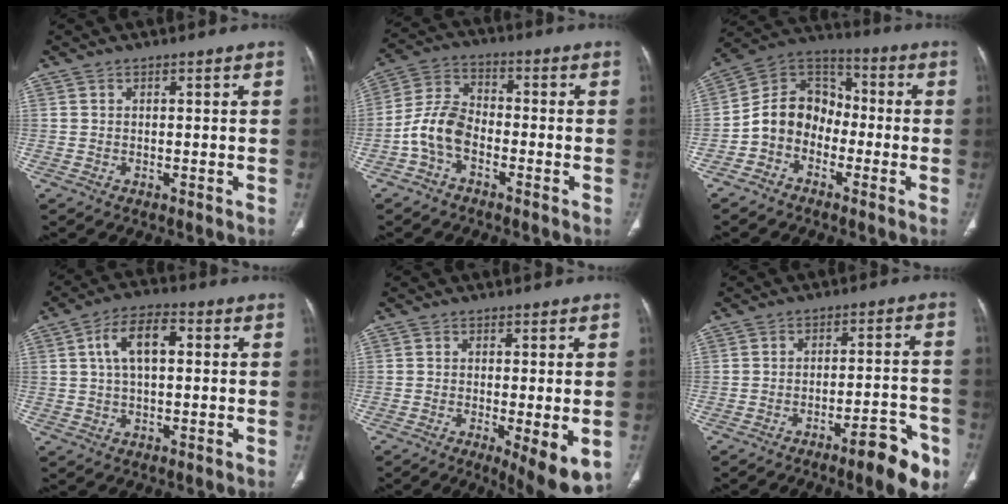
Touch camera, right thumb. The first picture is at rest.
{"total": 8.2, "force": [-3.2, 4.9, 5.7], "torque": [-0.113, 0.032, -0.073]}
{"total": 10.7, "force": [-3.1, 8.7, 5.4], "torque": [-0.072, 0.057, -0.074]}
{"total": 8.7, "force": [1.8, 4.5, 7.2], "torque": [-0.128, 0.018, 0.028]}
{"total": 8.7, "force": [-2.5, 2.3, 8.0], "torque": [-0.116, -0.023, -0.036]}
{"total": 10.0, "force": [-6.0, 2.4, 7.7], "torque": [-0.091, 0.036, -0.079]}